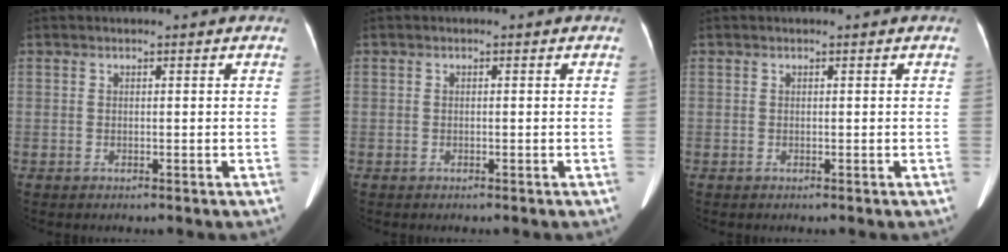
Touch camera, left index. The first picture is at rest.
{"total": 0.0}
{"total": 0.0}